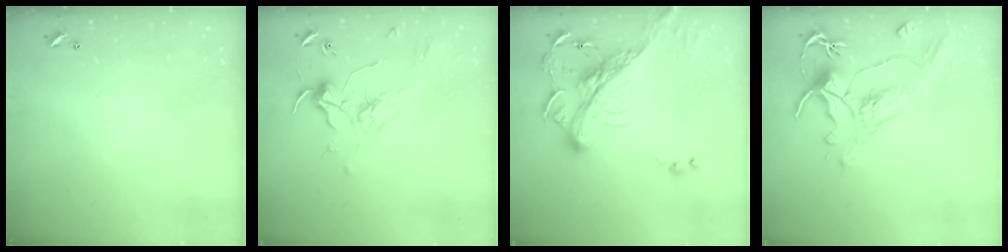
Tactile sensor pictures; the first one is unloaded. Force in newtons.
{"total": 1.8, "press": 1.6, "slide": 0.6}
{"total": 6.2, "press": 6.0, "slide": 1.5}
{"total": 1.6, "press": 0.6, "slide": 1.5}